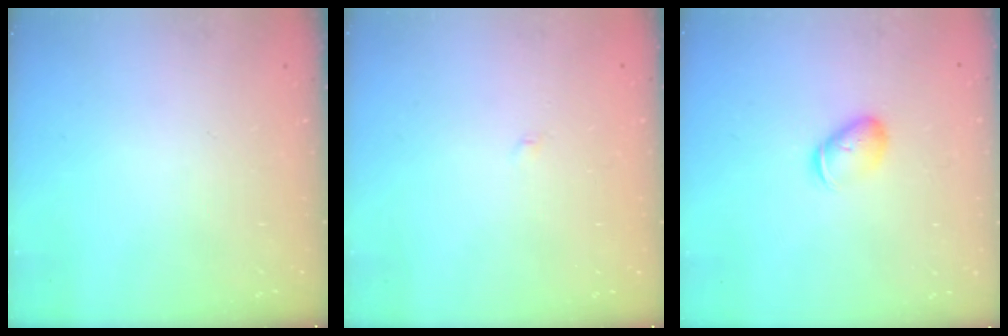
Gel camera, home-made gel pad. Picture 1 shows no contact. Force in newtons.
{"total": 2.0, "press": 2.0, "slide": 0.2}
{"total": 5.9, "press": 5.8, "slide": 0.7}